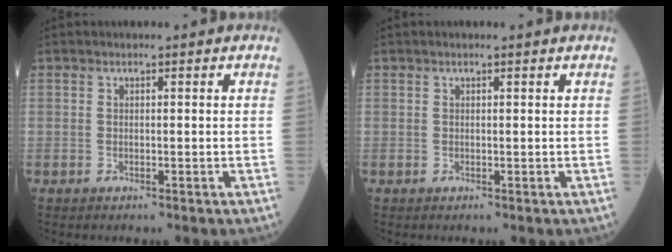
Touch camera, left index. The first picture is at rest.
{"total": 0.7, "force": [0.6, -0.1, 0.4], "torque": [-0.011, 0.005, 0.012]}